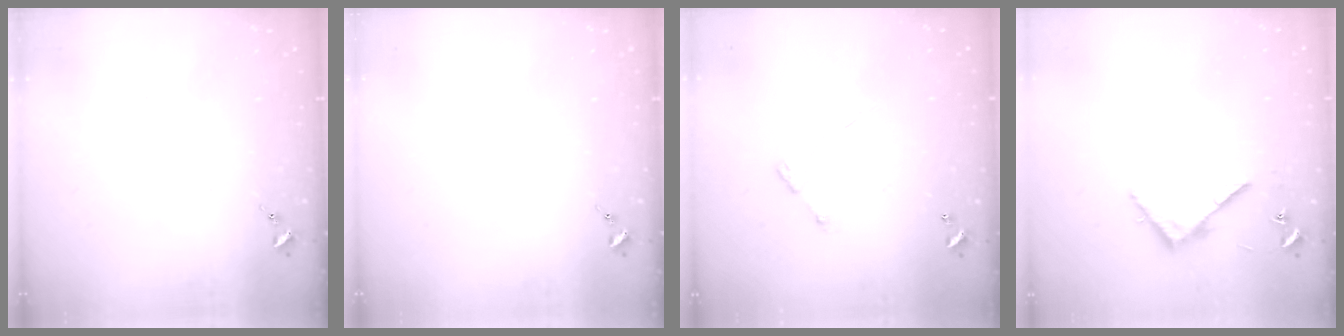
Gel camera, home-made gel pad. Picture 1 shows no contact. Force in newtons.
{"total": 0.0}
{"total": 4.9, "press": 4.8, "slide": 0.3}
{"total": 5.0, "press": 5.0, "slide": 0.4}